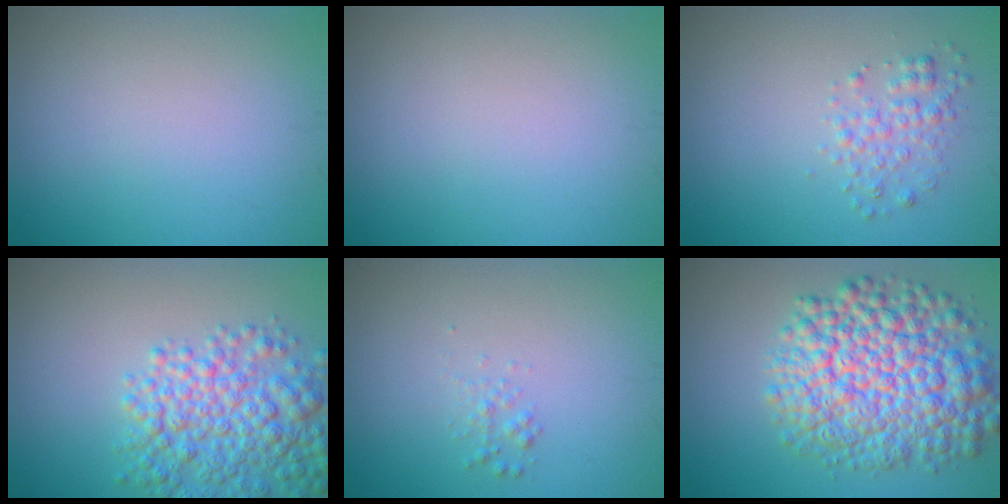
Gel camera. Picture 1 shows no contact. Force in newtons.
{"total": 0.0}
{"total": 2.0, "press": 2.0, "slide": 0.1}
{"total": 6.7, "press": 6.7, "slide": 0.2}
{"total": 0.9, "press": 0.9, "slide": 0.1}
{"total": 11.1, "press": 11.1, "slide": 0.3}